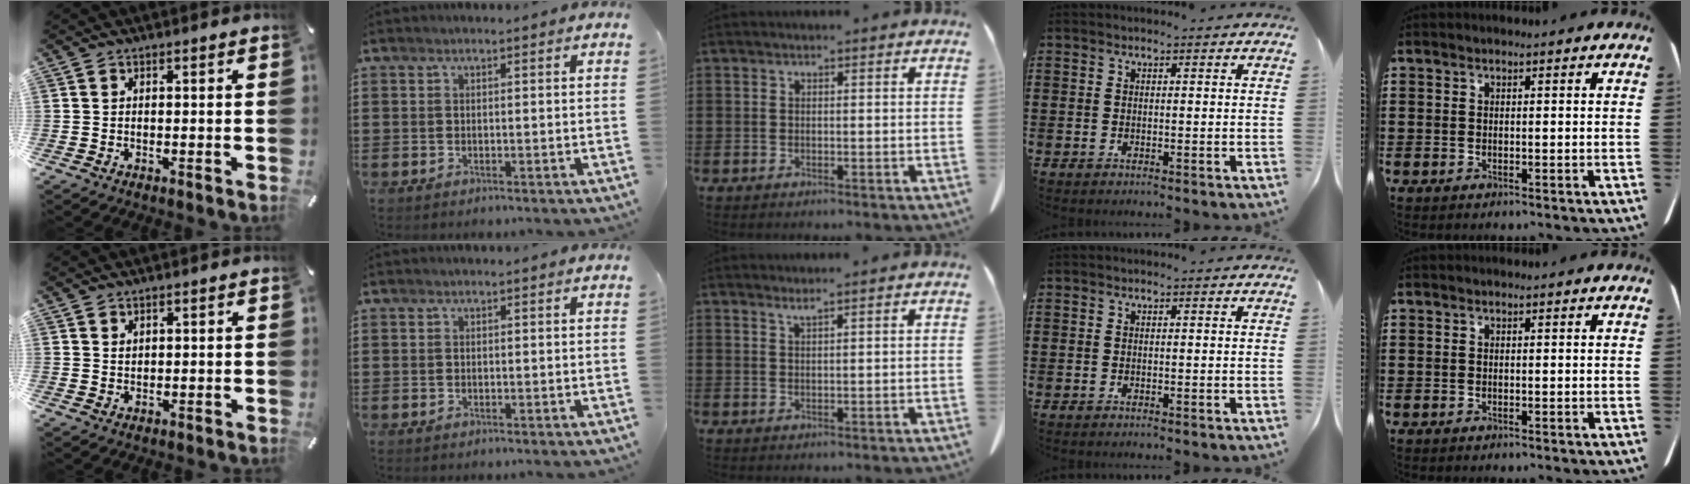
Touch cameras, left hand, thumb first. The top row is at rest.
{"thumb": {"total": 1.3, "force": [0.8, 1.0, 0.2], "torque": [0.004, -0.003, 0.015]}, "middle": {"total": 1.3, "force": [1.2, -0.2, 0.5], "torque": [-0.009, -0.003, 0.023]}}